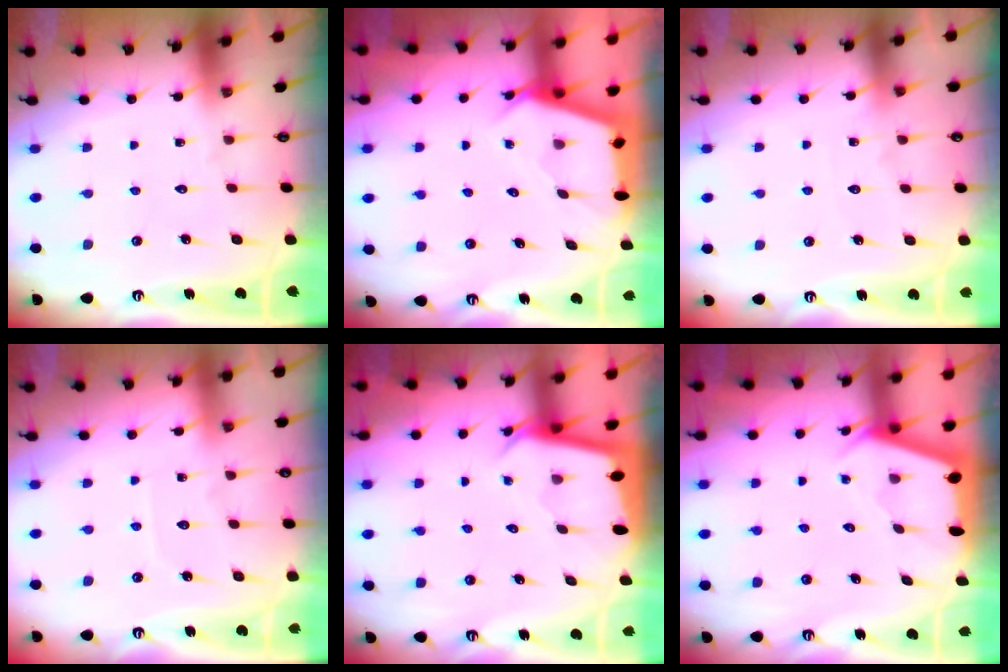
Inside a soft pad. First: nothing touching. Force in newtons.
{"total": 2.9, "press": 2.9, "slide": 0.3}
{"total": 6.8, "press": 6.8, "slide": 0.6}
{"total": 4.4, "press": 4.3, "slide": 0.4}
{"total": 2.5, "press": 2.5, "slide": 0.0}
{"total": 2.2, "press": 2.2, "slide": 0.3}